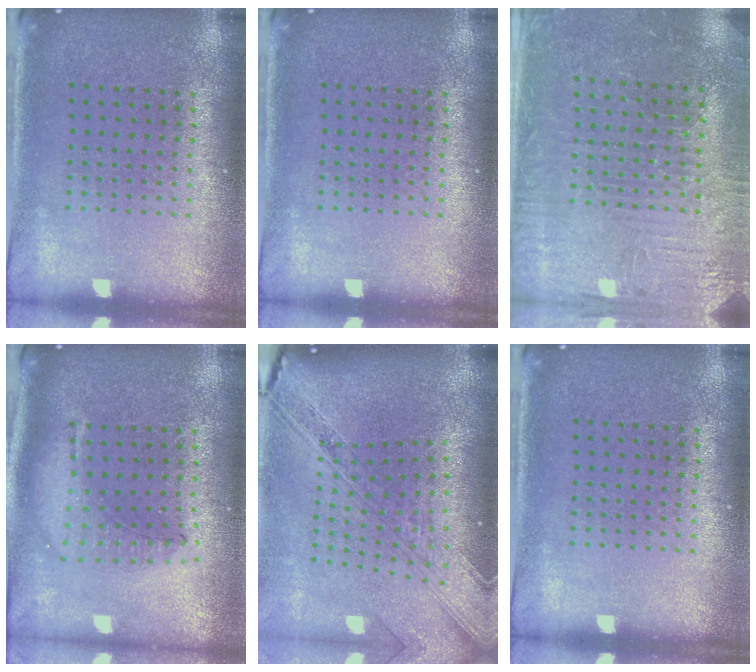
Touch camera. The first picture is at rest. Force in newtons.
{"total": 0.0}
{"total": 3.2, "press": 3.1, "slide": 0.5}
{"total": 1.3, "press": 1.2, "slide": 0.4}
{"total": 4.0, "press": 2.9, "slide": 2.8}
{"total": 0.0}